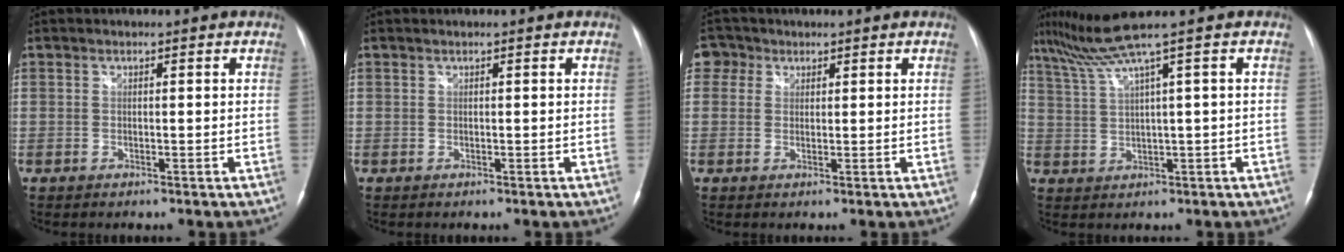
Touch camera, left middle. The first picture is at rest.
{"total": 0.0}
{"total": 2.9, "force": [1.5, 2.5, 0.2], "torque": [0.002, 0.011, 0.022]}
{"total": 5.6, "force": [3.7, -2.3, 3.5], "torque": [-0.082, 0.011, 0.081]}